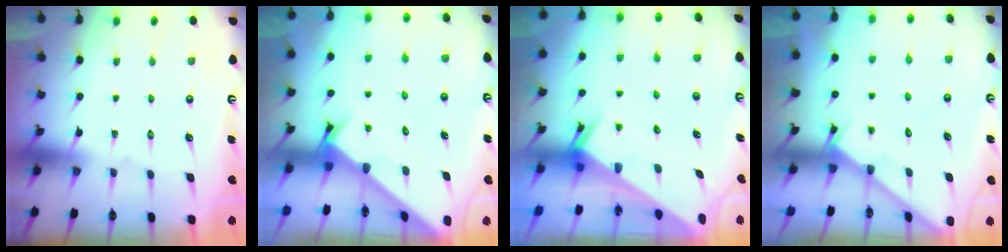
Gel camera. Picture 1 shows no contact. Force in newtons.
{"total": 2.5, "press": 2.5, "slide": 0.1}
{"total": 2.9, "press": 2.9, "slide": 0.2}
{"total": 2.2, "press": 2.2, "slide": 0.2}